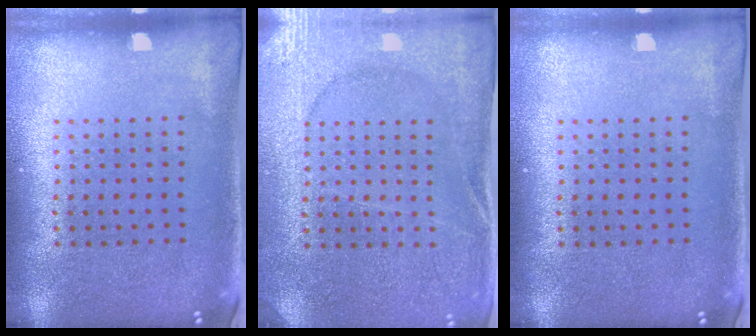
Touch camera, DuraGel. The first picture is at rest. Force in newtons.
{"total": 2.9, "press": 2.9, "slide": 0.3}
{"total": 0.0}